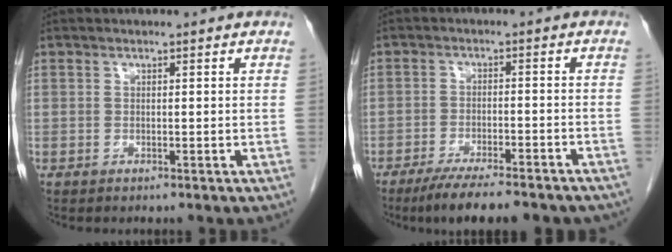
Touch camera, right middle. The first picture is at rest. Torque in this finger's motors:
{"motor_torque": [1.14, -0.99, 0.23, 0.12]}